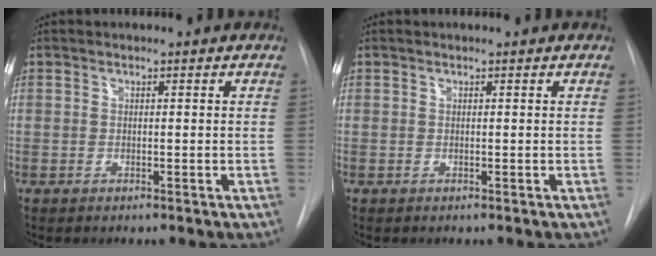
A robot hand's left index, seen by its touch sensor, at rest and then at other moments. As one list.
[{"total": 0.0}]